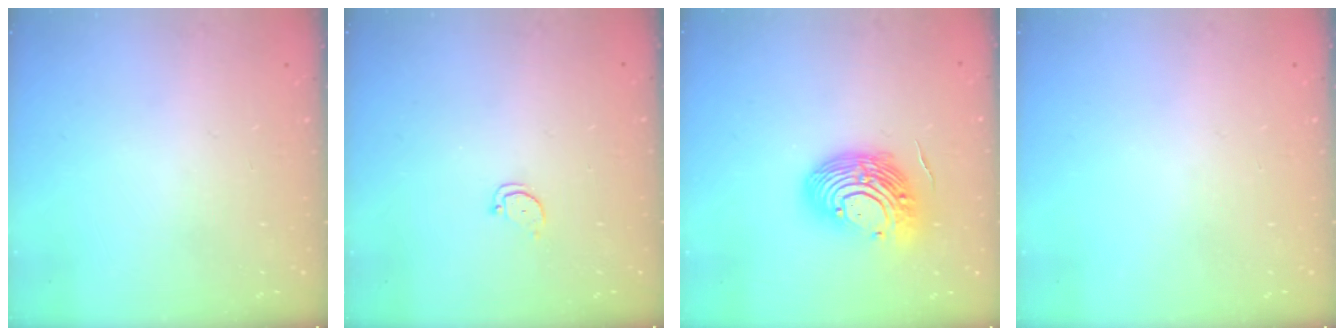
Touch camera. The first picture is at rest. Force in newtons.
{"total": 2.0, "press": 2.0, "slide": 0.2}
{"total": 14.4, "press": 14.2, "slide": 2.4}
{"total": 0.0}